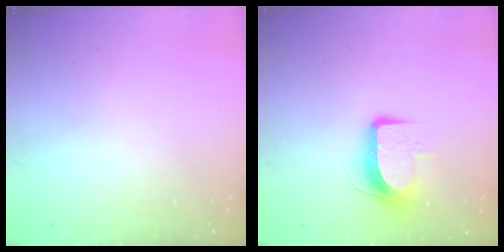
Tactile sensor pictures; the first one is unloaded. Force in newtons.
{"total": 10.0, "press": 10.0, "slide": 1.0}